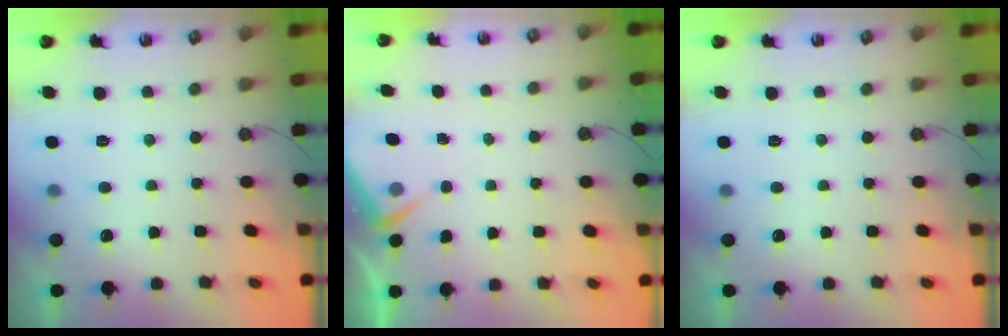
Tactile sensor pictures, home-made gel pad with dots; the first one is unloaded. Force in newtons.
{"total": 3.6, "press": 3.5, "slide": 0.5}
{"total": 0.0}